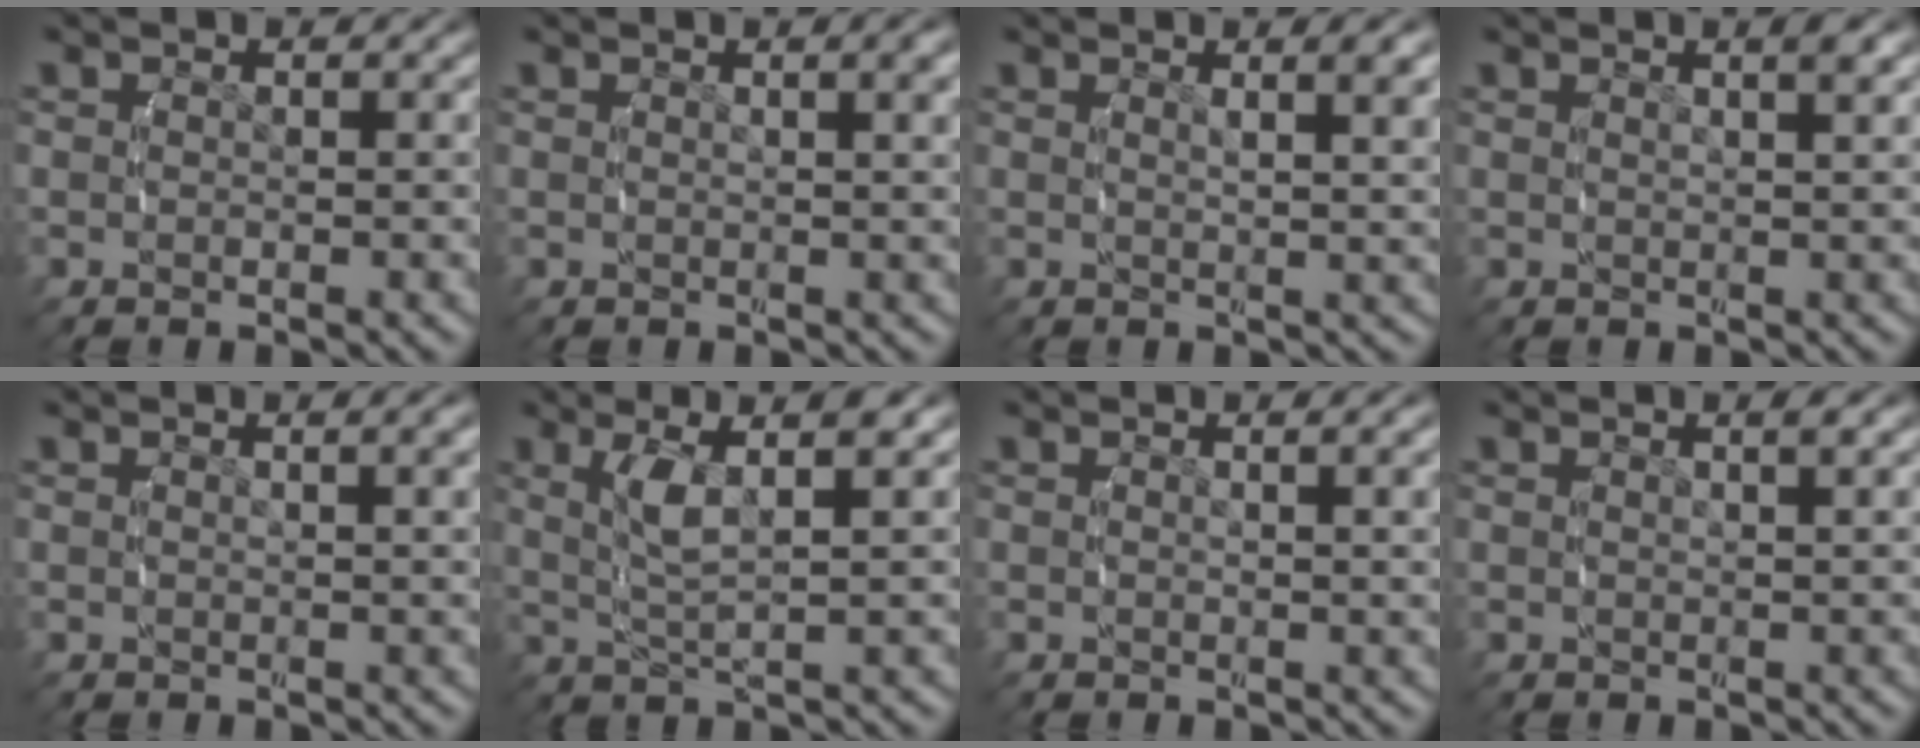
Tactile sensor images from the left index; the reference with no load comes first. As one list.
[{"total": 1.9, "force": [1.0, -0.2, 1.6], "torque": [-0.014, 0.005, 0.020]}, {"total": 2.8, "force": [1.5, -0.2, 2.3], "torque": [-0.024, -0.001, 0.031]}, {"total": 2.5, "force": [1.4, -0.2, 2.0], "torque": [-0.020, 0.009, 0.027]}, {"total": 1.6, "force": [0.9, -0.3, 1.3], "torque": [-0.015, 0.002, 0.018]}, {"total": 3.9, "force": [1.4, 0.5, 3.6], "torque": [-0.071, 0.004, 0.031]}, {"total": 1.5, "force": [0.9, -0.3, 1.2], "torque": [-0.014, -0.001, 0.019]}, {"total": 1.5, "force": [0.9, -0.5, 1.1], "torque": [-0.013, 0.006, 0.020]}]